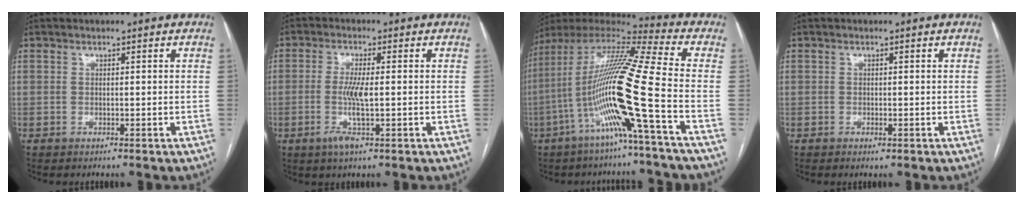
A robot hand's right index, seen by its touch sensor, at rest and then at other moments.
{"total": 5.2, "force": [-1.1, 0.4, 5.1], "torque": [-0.111, -0.011, -0.021]}
{"total": 18.8, "force": [-5.7, -1.3, 17.9], "torque": [-0.348, -0.004, -0.121]}
{"total": 0.6, "force": [-0.3, 0.3, 0.5], "torque": [-0.006, -0.001, -0.003]}